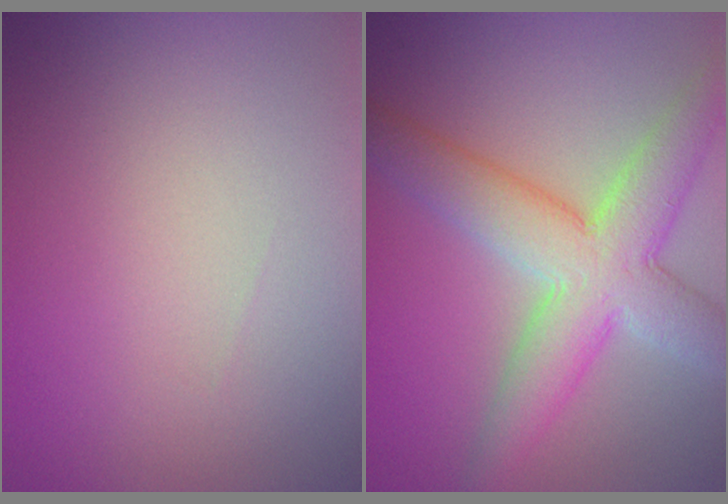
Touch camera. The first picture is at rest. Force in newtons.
{"total": 7.4, "press": 7.4, "slide": 0.2}